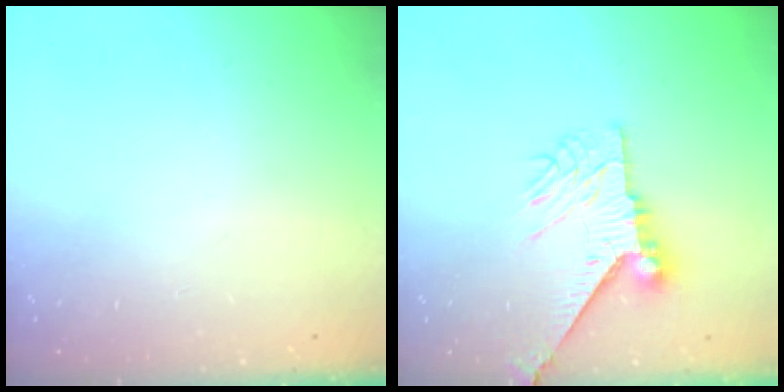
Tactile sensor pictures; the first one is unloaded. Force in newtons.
{"total": 9.5, "press": 9.5, "slide": 0.6}